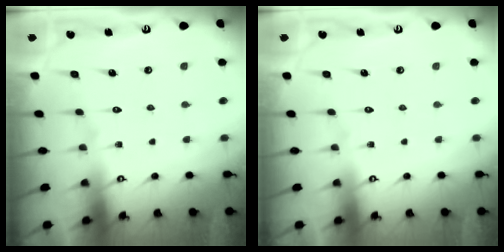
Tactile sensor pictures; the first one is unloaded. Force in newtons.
{"total": 0.0}